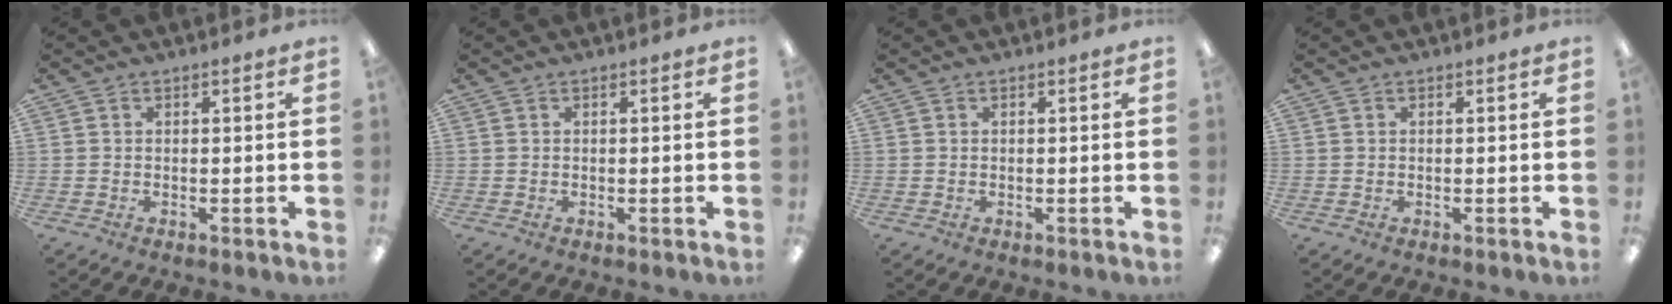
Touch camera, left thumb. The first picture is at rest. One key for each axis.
{"total": 0.0}
{"total": 0.0}
{"total": 0.0}